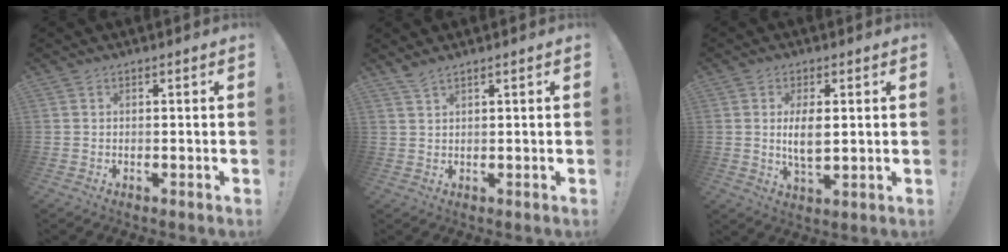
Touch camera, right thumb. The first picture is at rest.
{"total": 2.2, "force": [1.9, 0.2, 1.1], "torque": [-0.028, -0.009, 0.035]}
{"total": 6.4, "force": [0.8, 2.7, 5.7], "torque": [-0.101, -0.011, 0.008]}